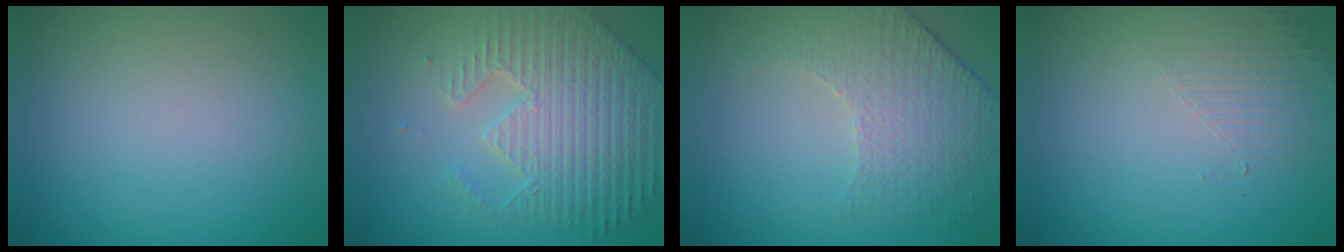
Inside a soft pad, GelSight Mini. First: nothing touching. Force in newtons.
{"total": 7.4, "press": 5.6, "slide": 4.8}
{"total": 4.9, "press": 3.6, "slide": 3.3}
{"total": 1.6, "press": 0.4, "slide": 1.5}